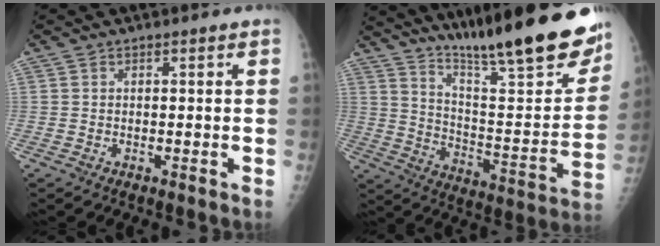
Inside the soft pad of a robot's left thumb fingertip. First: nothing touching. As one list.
[{"total": 27.5, "force": [21.0, 3.8, 17.2], "torque": [-0.240, -0.113, 0.317]}]